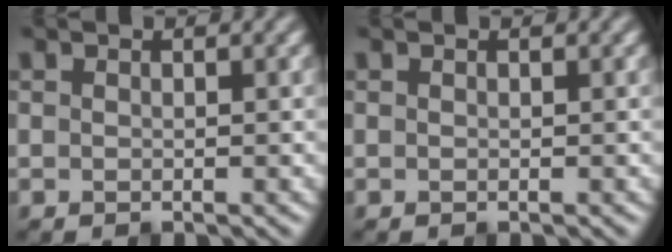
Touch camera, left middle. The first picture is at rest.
{"total": 0.0}